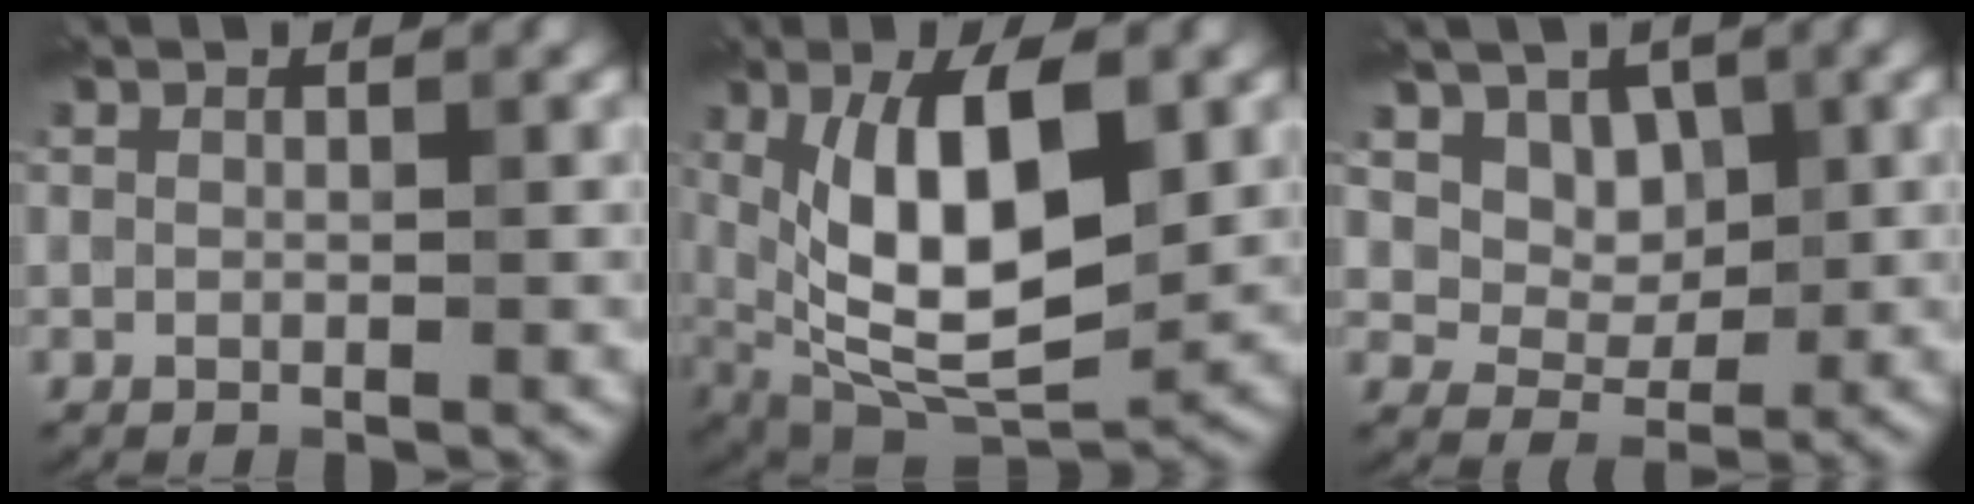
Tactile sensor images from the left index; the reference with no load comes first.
{"total": 12.1, "force": [1.7, 5.2, 10.8], "torque": [-0.175, -0.004, 0.028]}
{"total": 6.4, "force": [2.9, 4.7, 3.2], "torque": [-0.068, -0.015, 0.069]}